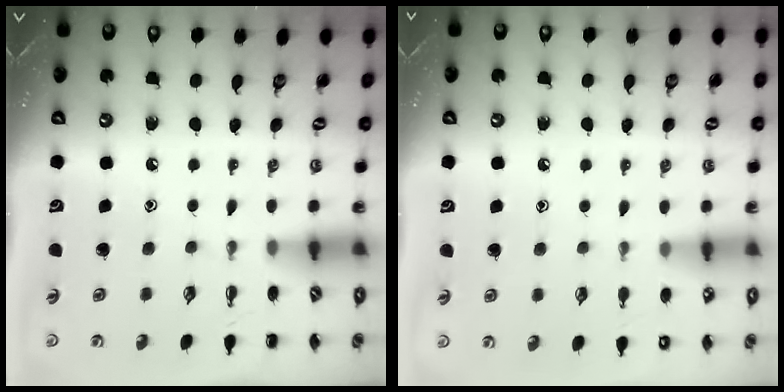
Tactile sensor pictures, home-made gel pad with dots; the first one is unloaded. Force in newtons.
{"total": 6.9, "press": 6.5, "slide": 2.3}